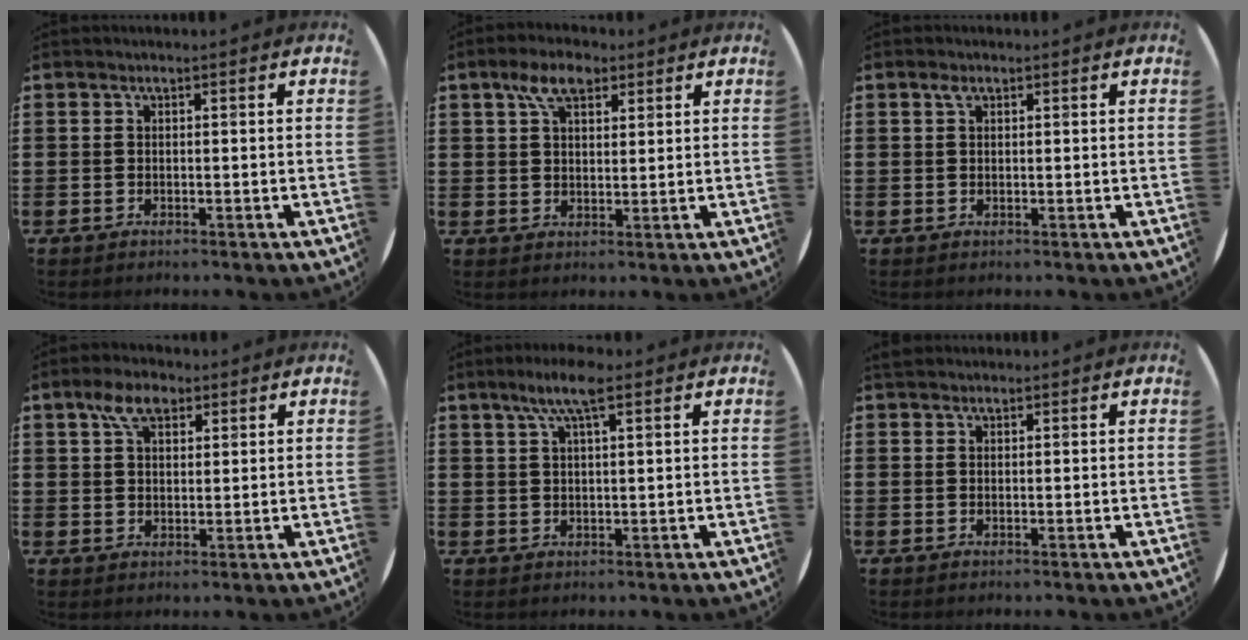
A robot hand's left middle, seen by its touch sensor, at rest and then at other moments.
{"total": 5.9, "force": [3.7, 3.0, 3.4], "torque": [-0.061, 0.005, 0.066]}
{"total": 1.3, "force": [0.8, 0.8, 0.7], "torque": [-0.008, 0.001, 0.013]}
{"total": 5.4, "force": [3.3, 2.9, 3.1], "torque": [-0.053, 0.005, 0.058]}
{"total": 5.5, "force": [3.4, 1.1, 4.2], "torque": [-0.090, 0.009, 0.059]}
{"total": 0.7, "force": [0.6, 0.3, 0.0], "torque": [-0.002, 0.002, 0.013]}